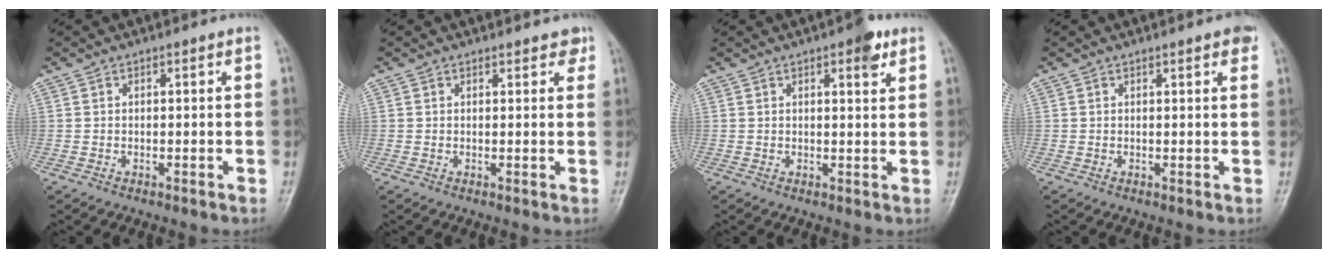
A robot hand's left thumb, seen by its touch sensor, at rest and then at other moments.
{"total": 2.2, "force": [1.7, 1.1, 0.7], "torque": [0.014, -0.005, 0.013]}
{"total": 4.1, "force": [2.3, 1.3, 3.1], "torque": [-0.035, -0.009, 0.027]}
{"total": 2.9, "force": [1.8, 0.7, 2.2], "torque": [-0.021, 0.000, 0.019]}